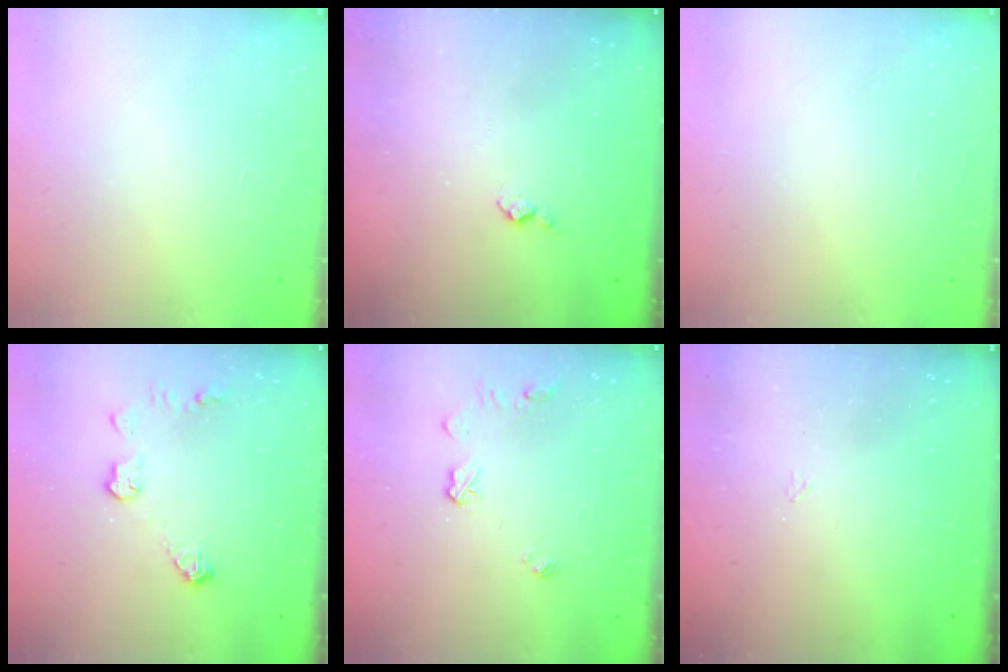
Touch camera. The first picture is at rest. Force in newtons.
{"total": 3.9, "press": 3.8, "slide": 0.4}
{"total": 0.0}
{"total": 7.1, "press": 7.1, "slide": 0.2}
{"total": 6.1, "press": 6.0, "slide": 0.6}
{"total": 2.9, "press": 2.8, "slide": 0.4}